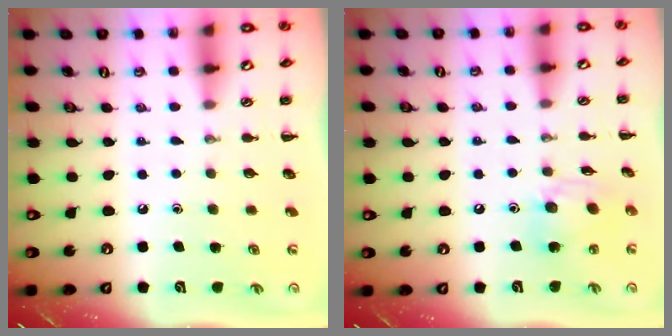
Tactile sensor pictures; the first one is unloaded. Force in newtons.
{"total": 10.0, "press": 10.0, "slide": 1.1}